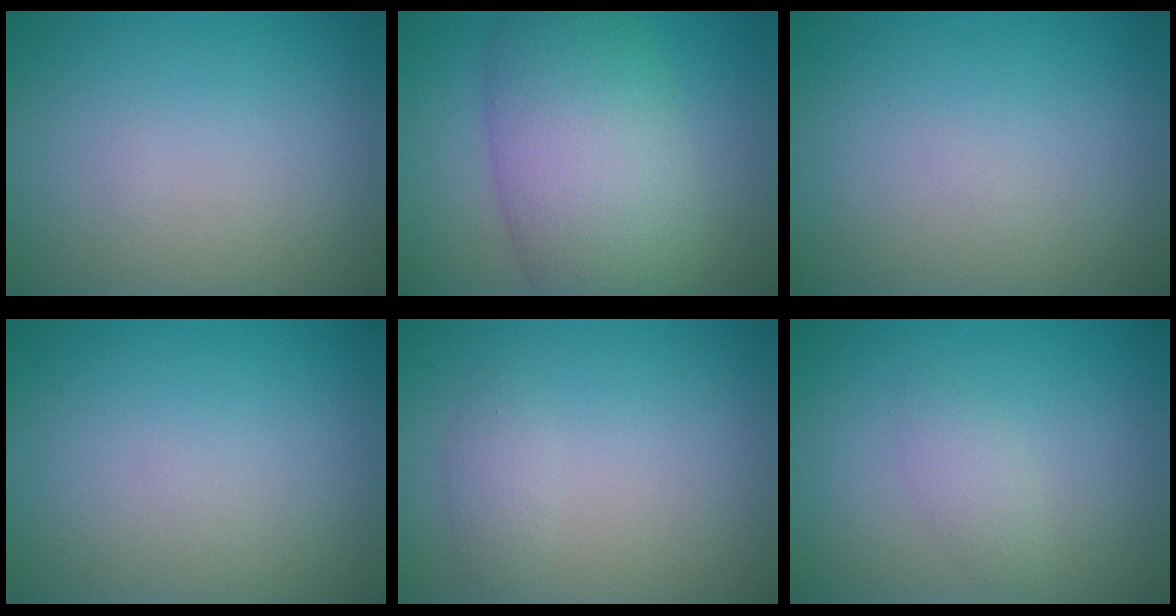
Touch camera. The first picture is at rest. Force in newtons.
{"total": 10.2, "press": 10.2, "slide": 0.4}
{"total": 0.0}
{"total": 0.0}
{"total": 1.2, "press": 1.2, "slide": 0.1}
{"total": 1.4, "press": 1.4, "slide": 0.0}